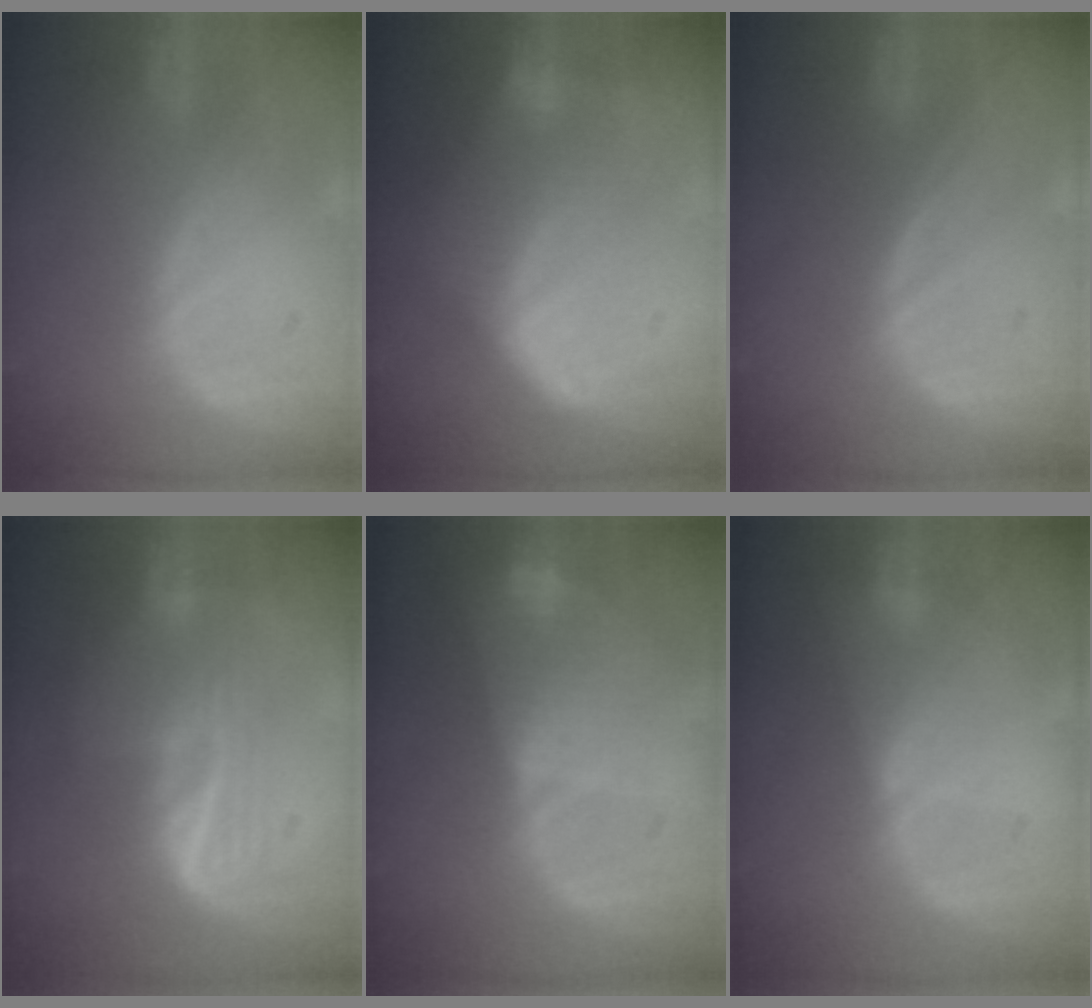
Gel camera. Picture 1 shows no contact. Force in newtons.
{"total": 6.8, "press": 6.4, "slide": 2.3}
{"total": 0.0}
{"total": 6.5, "press": 5.6, "slide": 3.4}
{"total": 7.7, "press": 6.8, "slide": 3.6}
{"total": 2.6, "press": 2.4, "slide": 0.9}